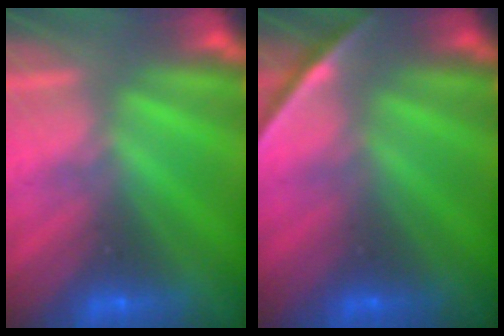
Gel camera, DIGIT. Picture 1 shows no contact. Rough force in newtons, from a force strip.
{"total": 1.9}